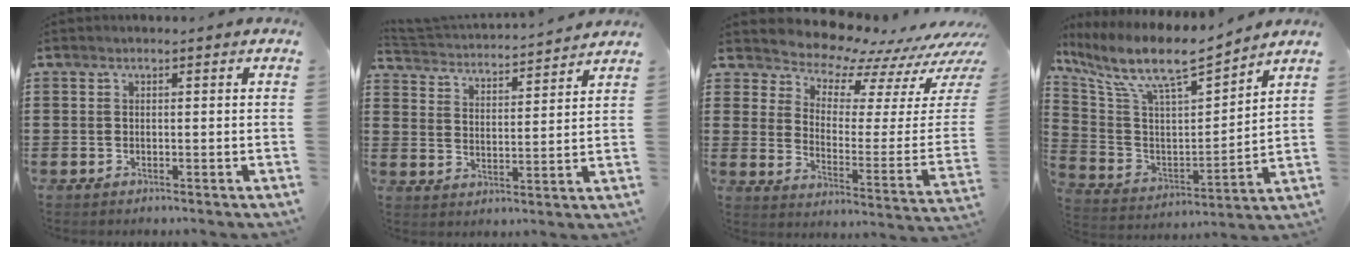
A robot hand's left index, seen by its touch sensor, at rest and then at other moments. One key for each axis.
{"total": 3.3, "fx": 3.3, "fy": -0.2, "fz": 0.0, "tx": -0.023, "ty": -0.030, "tz": 0.051}
{"total": 6.7, "fx": 6.6, "fy": 1.0, "fz": 0.4, "tx": -0.037, "ty": -0.082, "tz": 0.110}
{"total": 10.0, "fx": 7.9, "fy": 2.2, "fz": 5.7, "tx": -0.146, "ty": -0.048, "tz": 0.132}